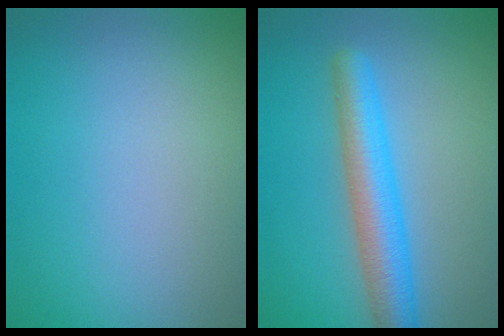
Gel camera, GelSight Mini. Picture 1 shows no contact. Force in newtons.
{"total": 5.3, "press": 5.3, "slide": 0.1}